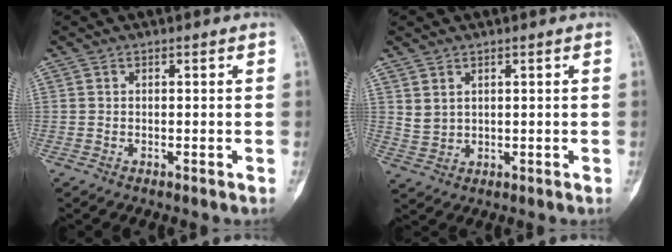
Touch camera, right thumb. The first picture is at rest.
{"total": 2.8, "force": [1.5, 1.9, 1.4], "torque": [-0.021, -0.012, 0.039]}